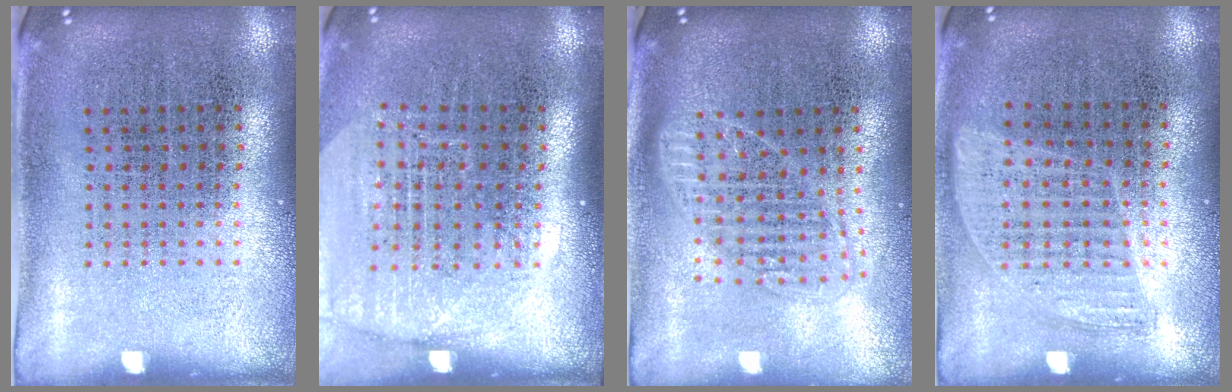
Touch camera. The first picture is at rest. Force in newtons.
{"total": 1.8, "press": 1.6, "slide": 0.9}
{"total": 1.7, "press": 1.5, "slide": 0.8}
{"total": 0.8, "press": 0.7, "slide": 0.4}